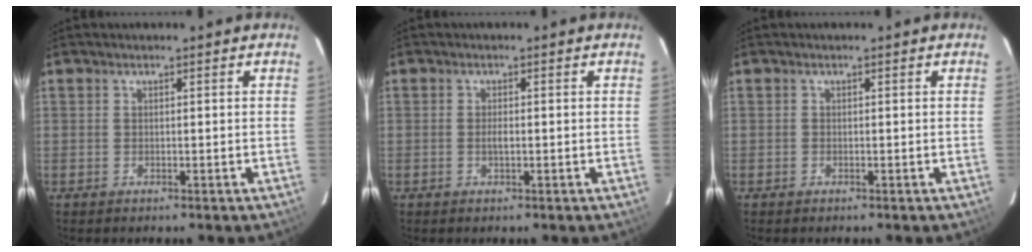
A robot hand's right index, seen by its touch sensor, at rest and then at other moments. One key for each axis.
{"total": 1.3, "fx": -0.2, "fy": 0.5, "fz": 1.2, "tx": -0.024, "ty": 0.000, "tz": -0.005}
{"total": 0.0}